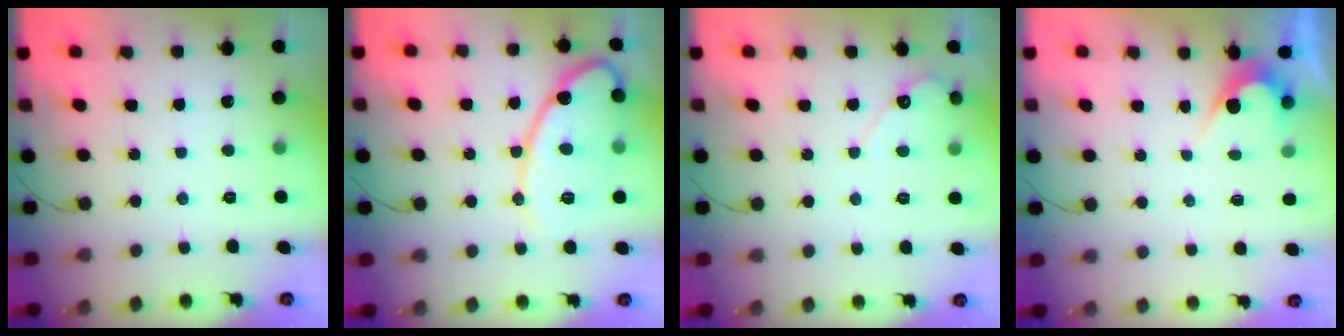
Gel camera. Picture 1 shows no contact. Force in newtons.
{"total": 14.1, "press": 14.1, "slide": 1.0}
{"total": 3.3, "press": 3.2, "slide": 0.2}
{"total": 3.4, "press": 3.4, "slide": 0.3}